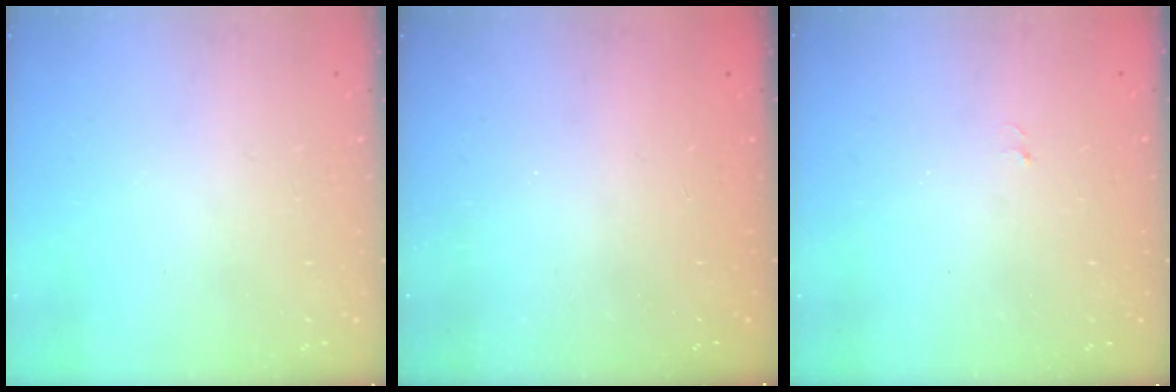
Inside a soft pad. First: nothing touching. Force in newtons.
{"total": 2.3, "press": 2.2, "slide": 0.7}
{"total": 2.8, "press": 2.6, "slide": 0.8}